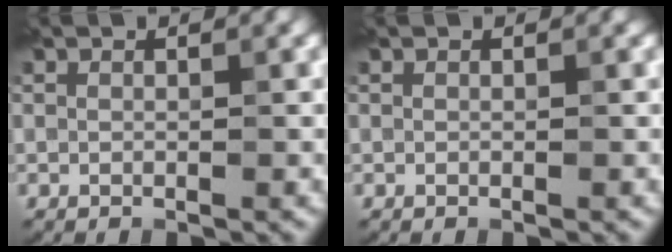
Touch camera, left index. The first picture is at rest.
{"total": 0.0}